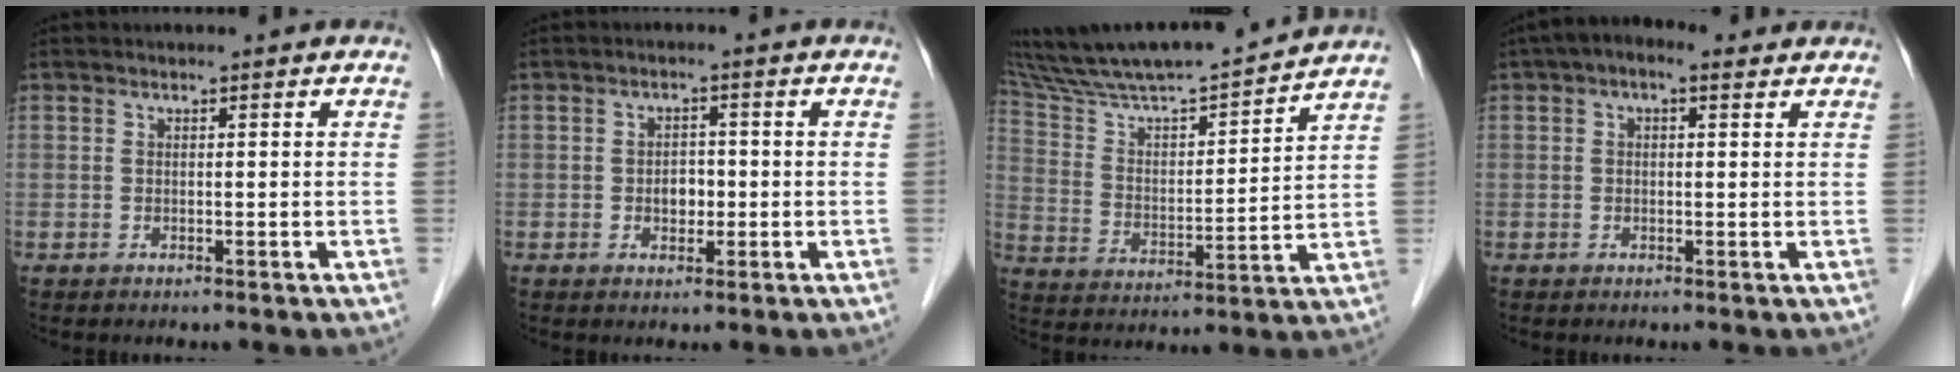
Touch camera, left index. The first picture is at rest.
{"total": 2.8, "force": [-0.5, 2.0, 1.9], "torque": [-0.028, 0.007, -0.005]}
{"total": 20.2, "force": [18.6, 0.7, 7.8], "torque": [-0.144, 0.007, 0.309]}
{"total": 4.5, "force": [2.5, 2.1, 3.1], "torque": [-0.059, 0.034, 0.034]}